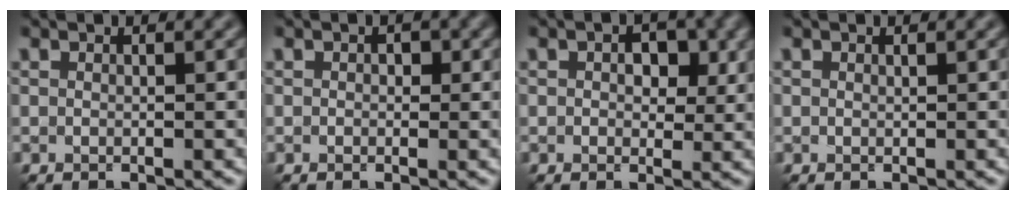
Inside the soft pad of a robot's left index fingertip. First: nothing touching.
{"total": 0.8, "force": [0.1, 0.7, 0.4], "torque": [-0.002, -0.003, -0.002]}
{"total": 2.9, "force": [0.8, 1.7, 2.2], "torque": [-0.027, 0.000, 0.009]}
{"total": 0.0}